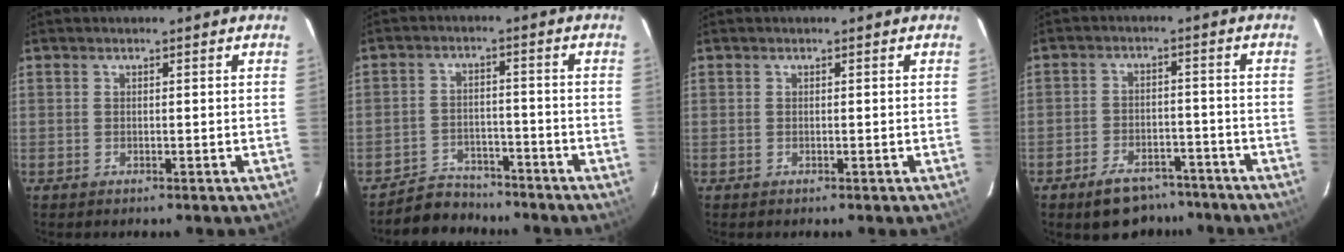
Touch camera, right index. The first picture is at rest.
{"total": 7.0, "force": [-6.1, 3.4, 0.1], "torque": [-0.021, 0.018, -0.094]}
{"total": 0.0}
{"total": 9.2, "force": [-7.0, 4.8, 3.5], "torque": [-0.082, 0.020, -0.093]}